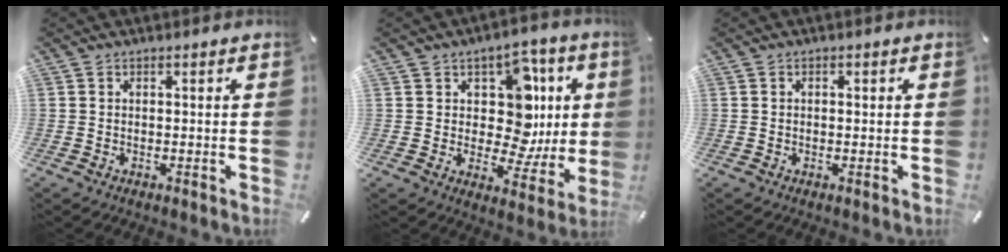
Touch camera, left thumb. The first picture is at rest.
{"total": 14.9, "force": [3.3, 11.0, 9.4], "torque": [-0.109, -0.038, 0.064]}
{"total": 0.6, "force": [-0.1, 0.5, 0.2], "torque": [-0.002, 0.004, -0.003]}